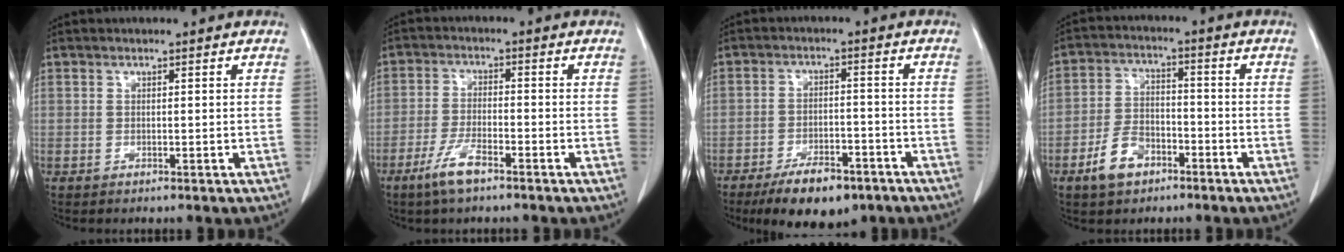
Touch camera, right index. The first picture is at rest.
{"total": 5.4, "force": [-3.7, 1.1, 3.8], "torque": [-0.084, -0.004, -0.070]}
{"total": 9.9, "force": [-7.0, 3.8, 5.9], "torque": [-0.095, -0.006, -0.111]}
{"total": 7.0, "force": [-4.0, 4.1, 3.9], "torque": [-0.087, 0.010, -0.069]}